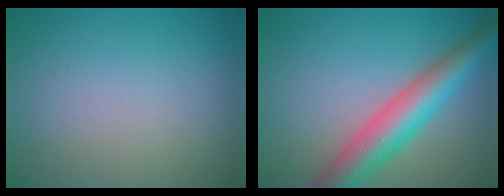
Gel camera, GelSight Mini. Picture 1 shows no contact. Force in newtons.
{"total": 6.9, "press": 6.9, "slide": 0.3}